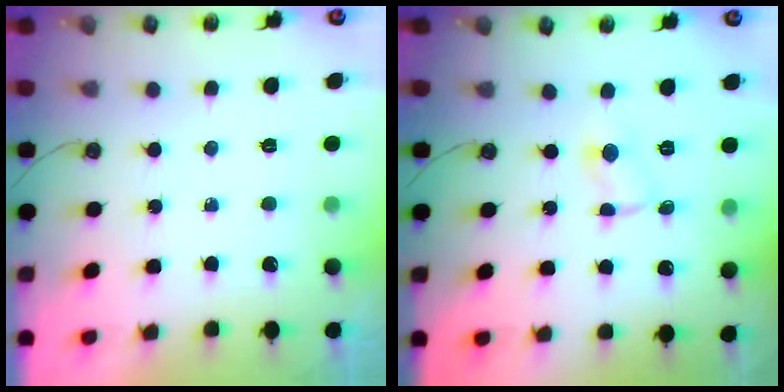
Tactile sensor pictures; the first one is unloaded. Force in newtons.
{"total": 1.5, "press": 1.5, "slide": 0.2}